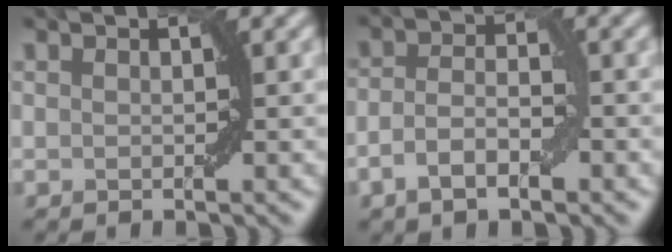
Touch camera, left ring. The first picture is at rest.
{"total": 3.3, "force": [-1.5, 1.5, 2.6], "torque": [-0.048, 0.002, -0.031]}